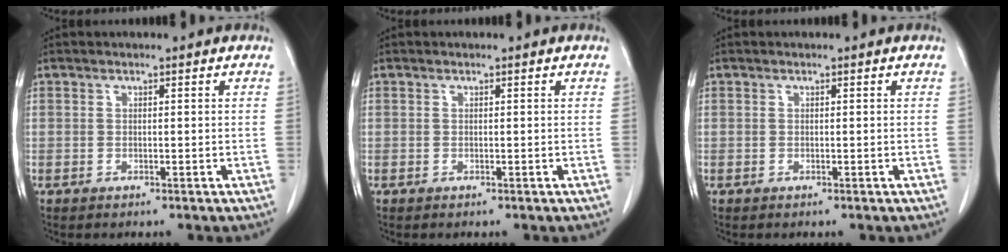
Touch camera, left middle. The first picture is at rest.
{"total": 0.0}
{"total": 0.0}